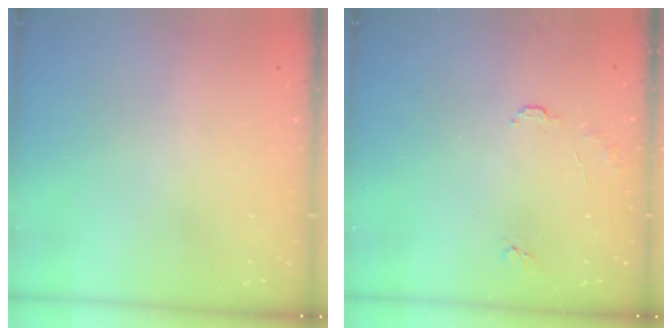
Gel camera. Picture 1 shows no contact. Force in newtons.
{"total": 6.0, "press": 5.9, "slide": 0.7}